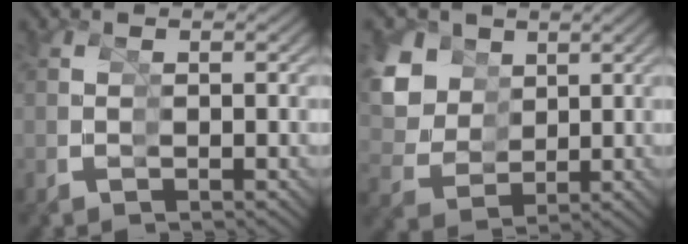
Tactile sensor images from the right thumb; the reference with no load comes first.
{"total": 8.7, "force": [3.9, 7.1, 3.0], "torque": [-0.102, 0.001, 0.062]}